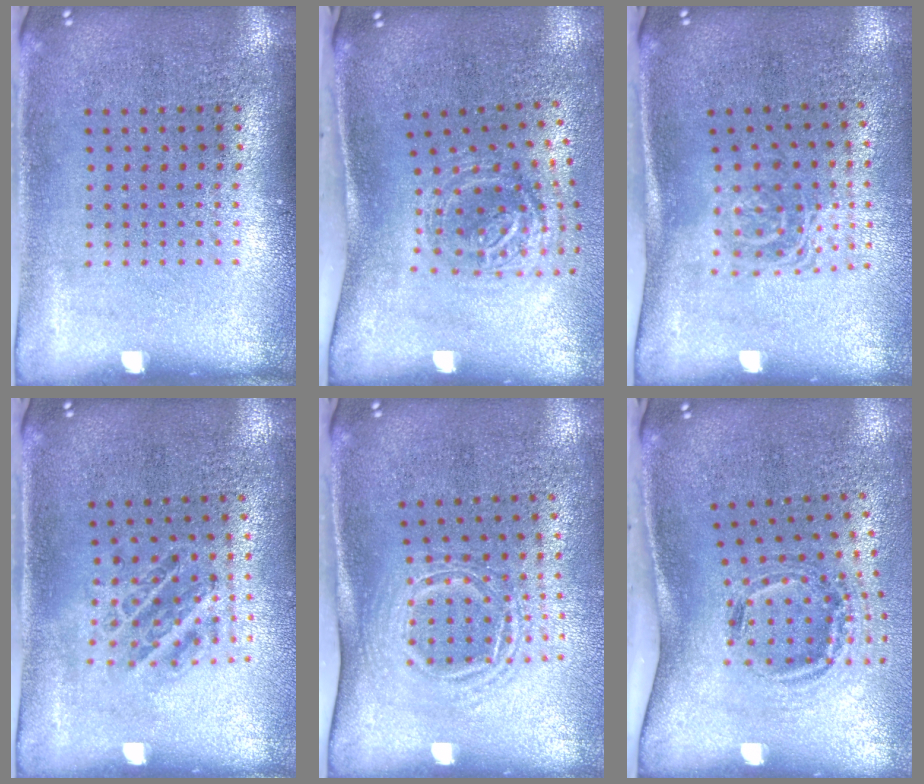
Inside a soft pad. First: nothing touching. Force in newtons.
{"total": 1.7, "press": 1.2, "slide": 1.2}
{"total": 1.7, "press": 1.1, "slide": 1.3}
{"total": 1.0, "press": 1.0, "slide": 0.1}
{"total": 1.7, "press": 1.2, "slide": 1.2}
{"total": 1.6, "press": 1.1, "slide": 1.1}